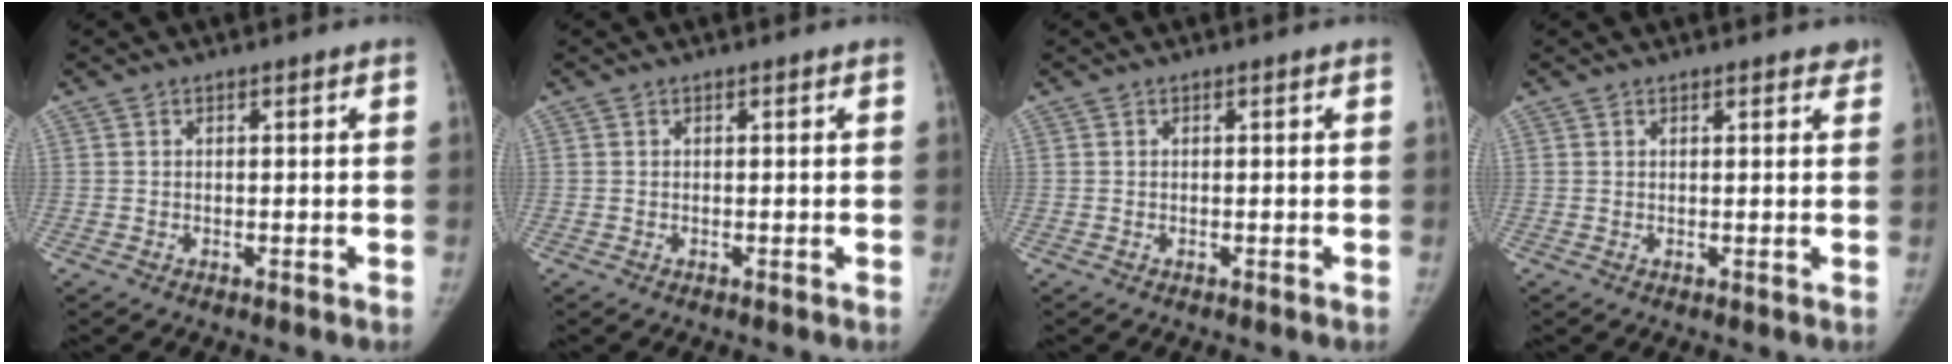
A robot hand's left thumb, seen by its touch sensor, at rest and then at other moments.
{"total": 0.0}
{"total": 0.0}
{"total": 2.1, "force": [1.8, 0.8, 0.7], "torque": [0.008, -0.004, 0.016]}